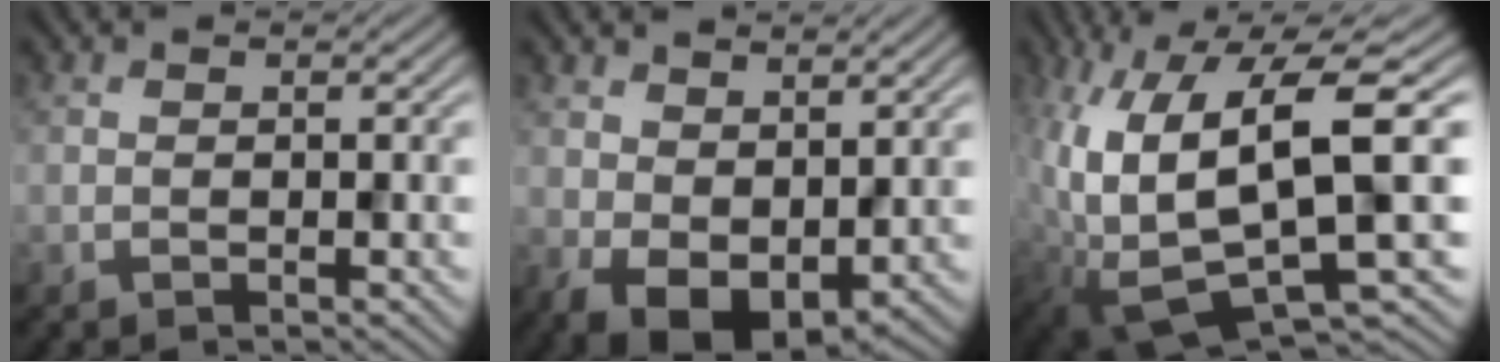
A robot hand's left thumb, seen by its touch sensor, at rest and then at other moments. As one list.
[{"total": 7.5, "force": [0.6, 5.1, 5.4], "torque": [-0.116, -0.026, 0.018]}, {"total": 13.5, "force": [0.3, 4.8, 12.6], "torque": [-0.279, -0.018, 0.019]}]